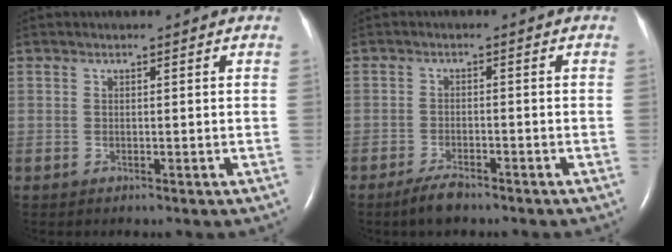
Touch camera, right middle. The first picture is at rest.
{"total": 3.3, "force": [-2.7, 0.8, 1.8], "torque": [-0.046, -0.006, -0.047]}